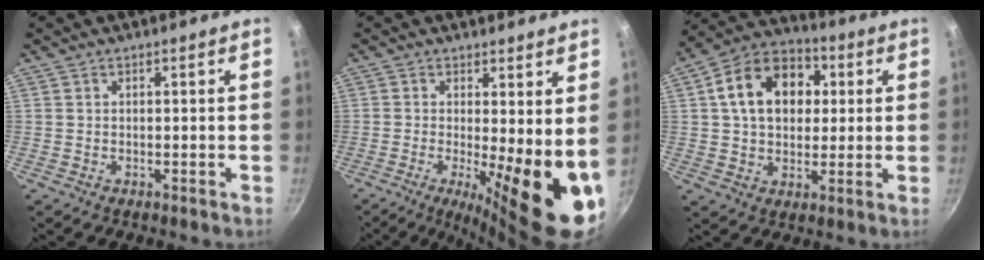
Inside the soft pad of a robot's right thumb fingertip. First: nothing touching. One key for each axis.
{"total": 14.4, "fx": -1.1, "fy": 4.1, "fz": 13.8, "tx": -0.166, "ty": -0.028, "tz": -0.012}
{"total": 15.9, "fx": 3.4, "fy": 11.6, "fz": 10.4, "tx": -0.142, "ty": 0.023, "tz": 0.041}